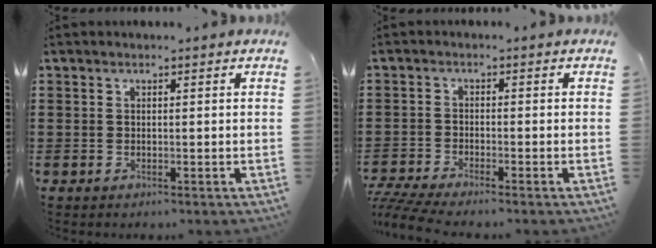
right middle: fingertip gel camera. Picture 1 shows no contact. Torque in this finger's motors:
{"motor_torque": [2.14, 0.00, 0.44, 0.18]}